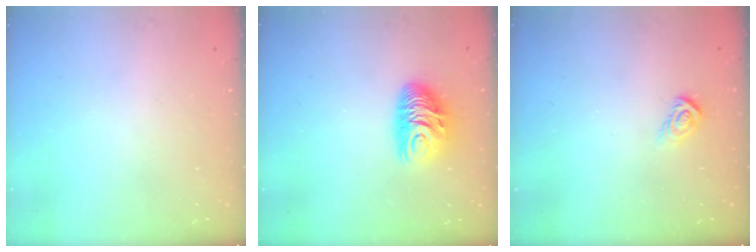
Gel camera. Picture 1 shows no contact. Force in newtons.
{"total": 9.8, "press": 9.7, "slide": 0.7}
{"total": 4.6, "press": 4.6, "slide": 0.4}